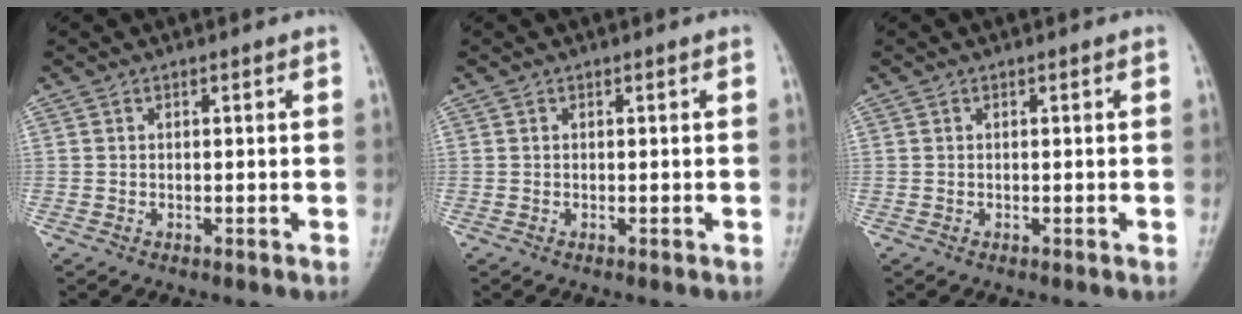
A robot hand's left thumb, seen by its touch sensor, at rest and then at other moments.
{"total": 0.0}
{"total": 0.0}